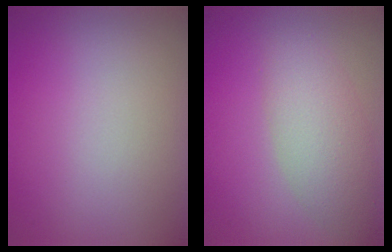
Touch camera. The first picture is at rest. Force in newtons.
{"total": 4.4, "press": 4.4, "slide": 0.1}